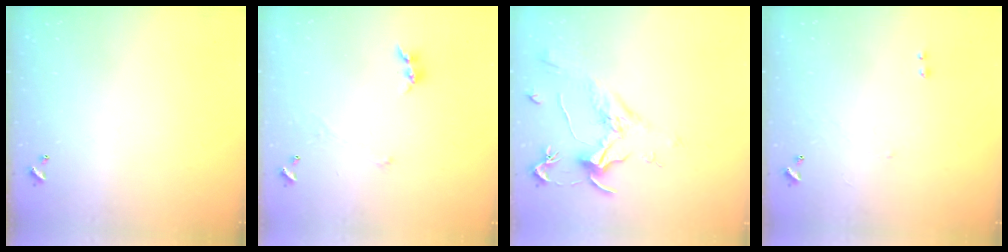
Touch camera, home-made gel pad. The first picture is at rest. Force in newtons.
{"total": 0.8, "press": 0.7, "slide": 0.3}
{"total": 1.8, "press": 1.6, "slide": 0.9}
{"total": 1.2, "press": 1.0, "slide": 0.6}